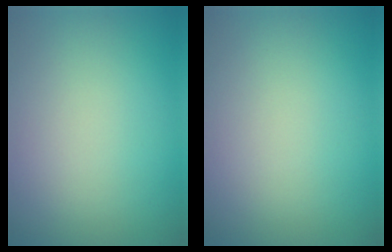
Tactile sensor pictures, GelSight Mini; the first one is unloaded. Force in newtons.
{"total": 0.0}